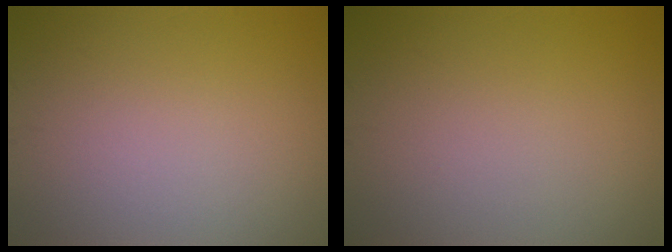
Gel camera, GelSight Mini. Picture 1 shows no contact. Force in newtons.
{"total": 0.0}